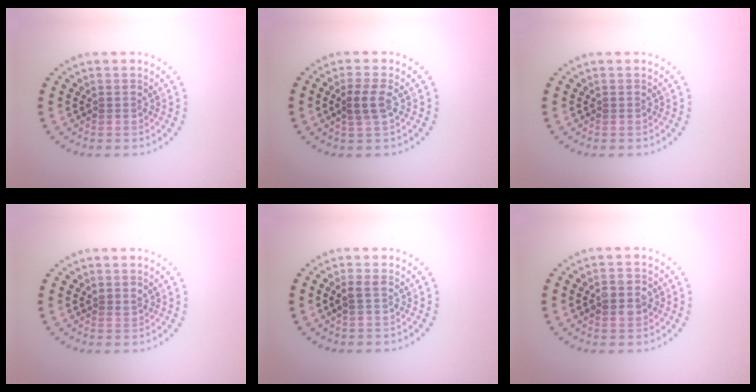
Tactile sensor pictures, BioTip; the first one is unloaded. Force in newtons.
{"total": 2.1, "press": 1.9, "slide": 0.7}
{"total": 0.0}
{"total": 0.7, "press": 0.3, "slide": 0.6}
{"total": 1.1, "press": 1.0, "slide": 0.4}
{"total": 2.4, "press": 2.4, "slide": 0.2}